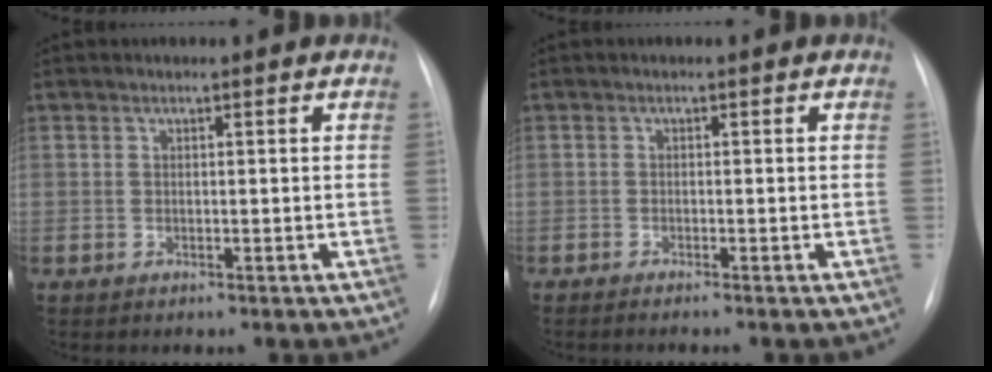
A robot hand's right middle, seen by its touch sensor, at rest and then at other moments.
{"total": 1.6, "force": [-1.3, -0.3, 0.8], "torque": [-0.013, -0.001, -0.018]}